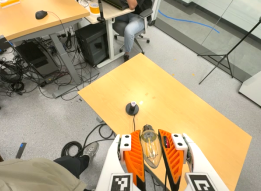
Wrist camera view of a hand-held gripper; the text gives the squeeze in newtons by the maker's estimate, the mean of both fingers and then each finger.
{"total": 21.2, "left": 22.3, "right": 20.1}